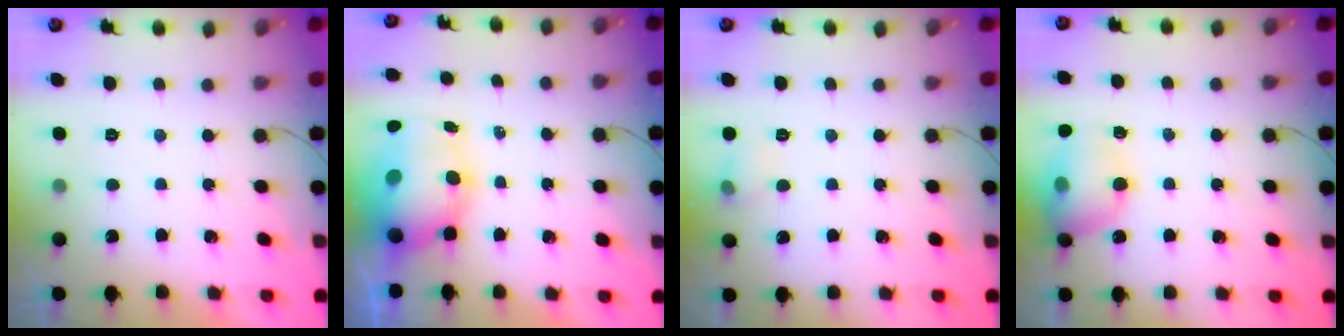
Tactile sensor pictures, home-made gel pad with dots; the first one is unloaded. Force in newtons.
{"total": 11.8, "press": 11.5, "slide": 2.7}
{"total": 5.7, "press": 5.4, "slide": 1.8}
{"total": 14.3, "press": 14.1, "slide": 2.4}